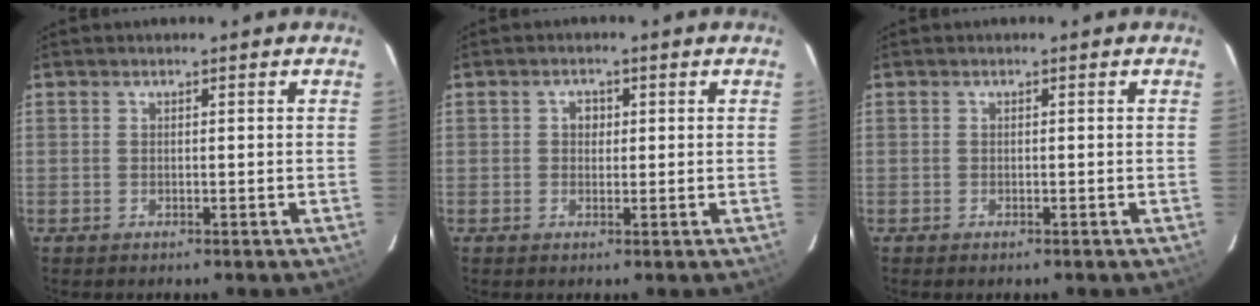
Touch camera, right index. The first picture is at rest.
{"total": 1.9, "force": [0.3, 1.8, 0.7], "torque": [-0.009, 0.007, 0.003]}
{"total": 0.5, "force": [-0.4, 0.2, 0.2], "torque": [-0.005, -0.001, -0.008]}